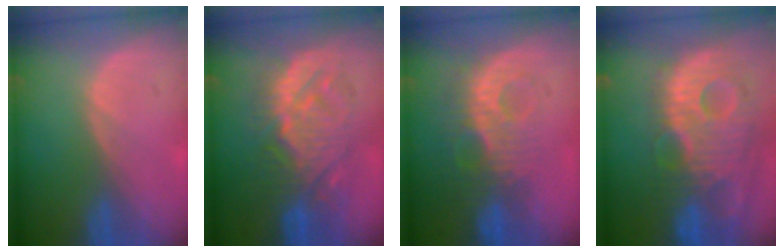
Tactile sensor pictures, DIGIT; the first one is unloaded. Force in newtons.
{"total": 9.6, "press": 9.6, "slide": 0.4}
{"total": 9.3, "press": 8.3, "slide": 4.2}
{"total": 13.8, "press": 12.0, "slide": 6.8}